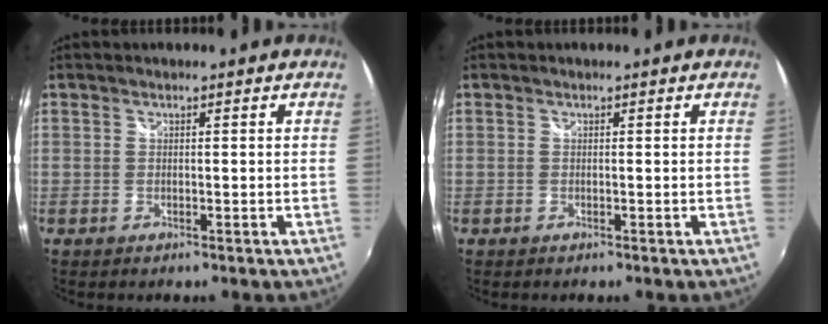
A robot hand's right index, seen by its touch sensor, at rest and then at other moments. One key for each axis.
{"total": 0.0}